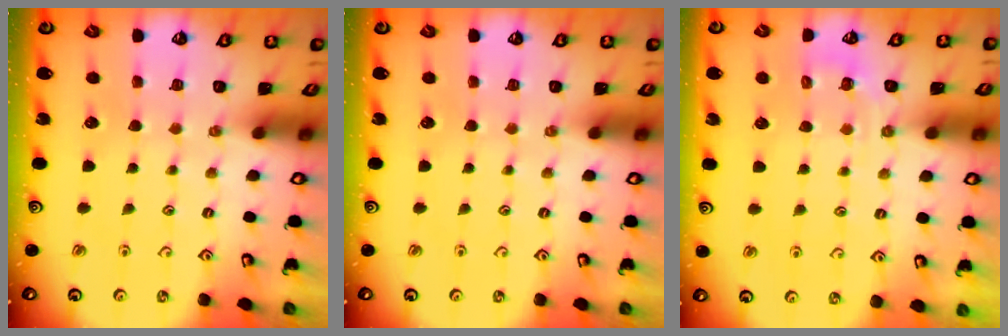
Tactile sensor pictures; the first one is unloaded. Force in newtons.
{"total": 0.0}
{"total": 2.9, "press": 2.6, "slide": 1.2}